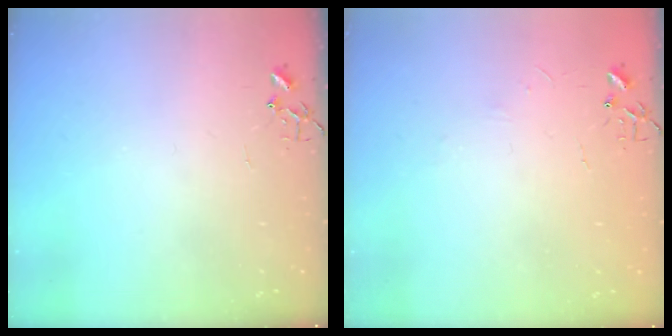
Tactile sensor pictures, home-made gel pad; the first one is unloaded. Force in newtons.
{"total": 2.7, "press": 2.7, "slide": 0.4}